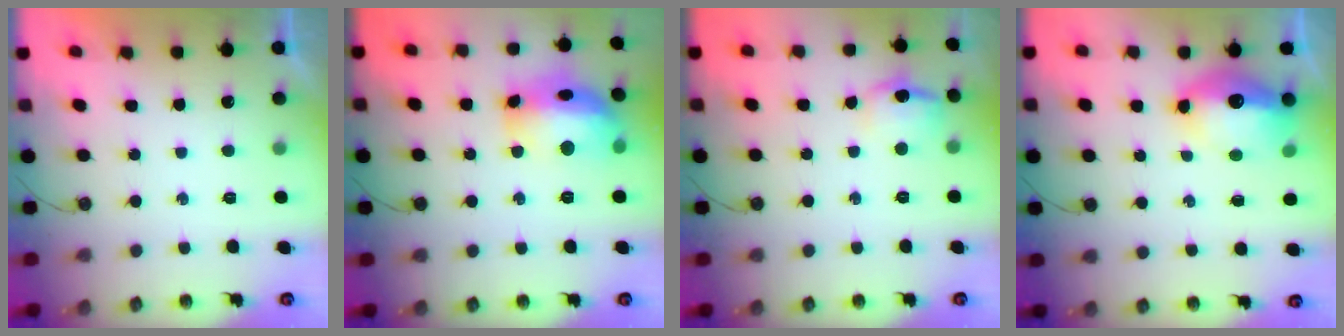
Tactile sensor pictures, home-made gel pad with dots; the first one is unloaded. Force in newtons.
{"total": 17.7, "press": 17.6, "slide": 1.4}
{"total": 11.3, "press": 11.3, "slide": 0.9}
{"total": 13.9, "press": 13.3, "slide": 4.1}